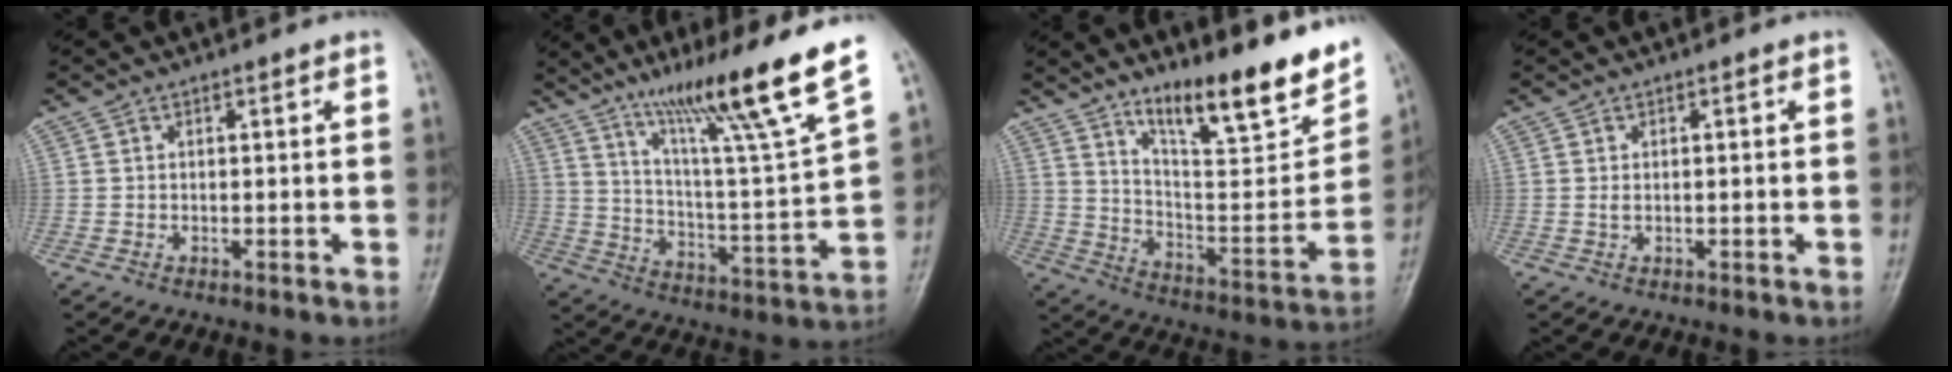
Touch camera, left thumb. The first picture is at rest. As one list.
[{"total": 20.3, "force": [13.1, 0.2, 15.5], "torque": [-0.223, -0.065, 0.214]}, {"total": 22.3, "force": [14.4, 6.0, 15.9], "torque": [-0.194, -0.079, 0.233]}, {"total": 1.1, "force": [0.0, 0.3, 1.1], "torque": [-0.024, 0.009, 0.005]}]